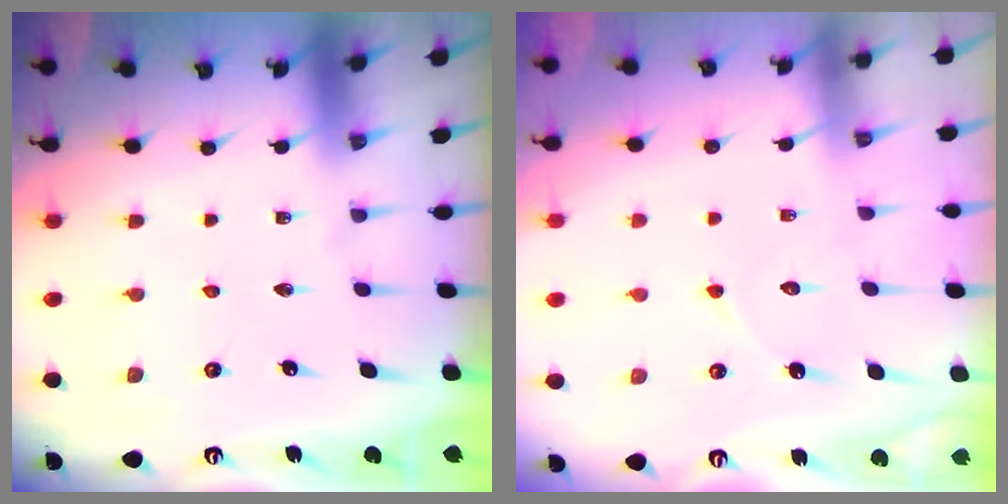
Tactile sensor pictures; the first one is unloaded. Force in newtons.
{"total": 6.3, "press": 6.3, "slide": 0.6}